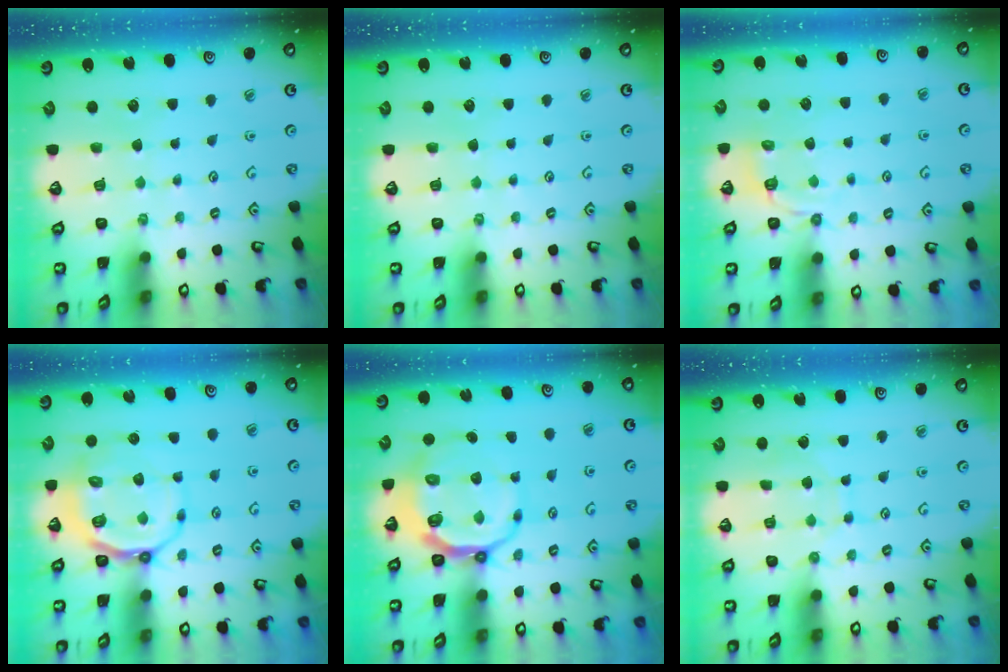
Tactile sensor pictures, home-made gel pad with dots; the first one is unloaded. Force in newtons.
{"total": 0.0}
{"total": 3.8, "press": 3.3, "slide": 2.0}
{"total": 11.7, "press": 11.4, "slide": 2.9}
{"total": 10.1, "press": 9.4, "slide": 3.6}
{"total": 5.1, "press": 5.1, "slide": 0.4}